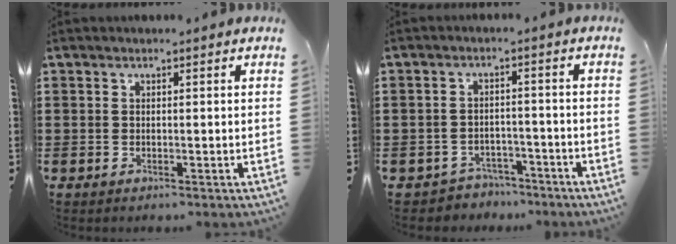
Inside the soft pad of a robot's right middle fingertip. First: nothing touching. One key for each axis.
{"total": 3.4, "fx": -3.3, "fy": 0.8, "fz": -0.4, "tx": -0.004, "ty": 0.002, "tz": -0.073}